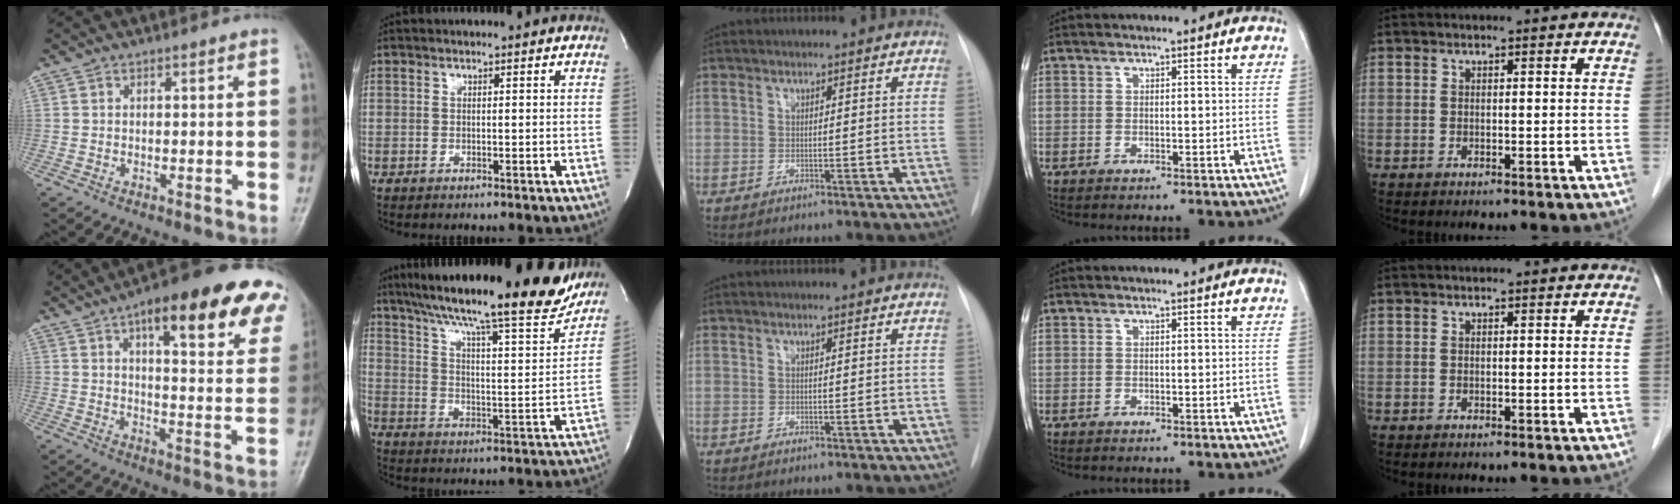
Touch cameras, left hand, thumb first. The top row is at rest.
{"thumb": {"total": 23.4, "force": [13.3, 7.5, 17.8], "torque": [-0.200, -0.023, 0.168]}, "index": {"total": 23.9, "force": [20.5, 2.5, 12.0], "torque": [-0.199, -0.022, 0.289]}}